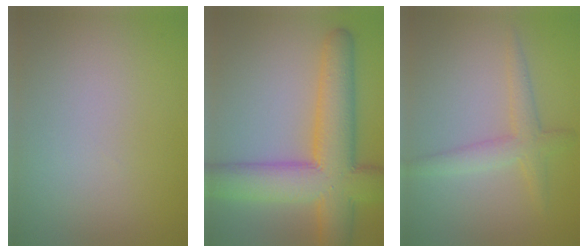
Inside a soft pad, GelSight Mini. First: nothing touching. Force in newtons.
{"total": 10.9, "press": 10.9, "slide": 0.2}
{"total": 2.7, "press": 2.7, "slide": 0.2}